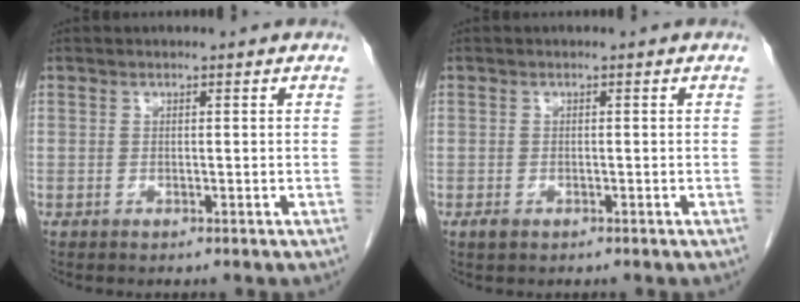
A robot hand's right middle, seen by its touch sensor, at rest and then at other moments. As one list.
[{"total": 1.1, "force": [-0.6, 0.6, 0.6], "torque": [-0.013, 0.000, -0.007]}]